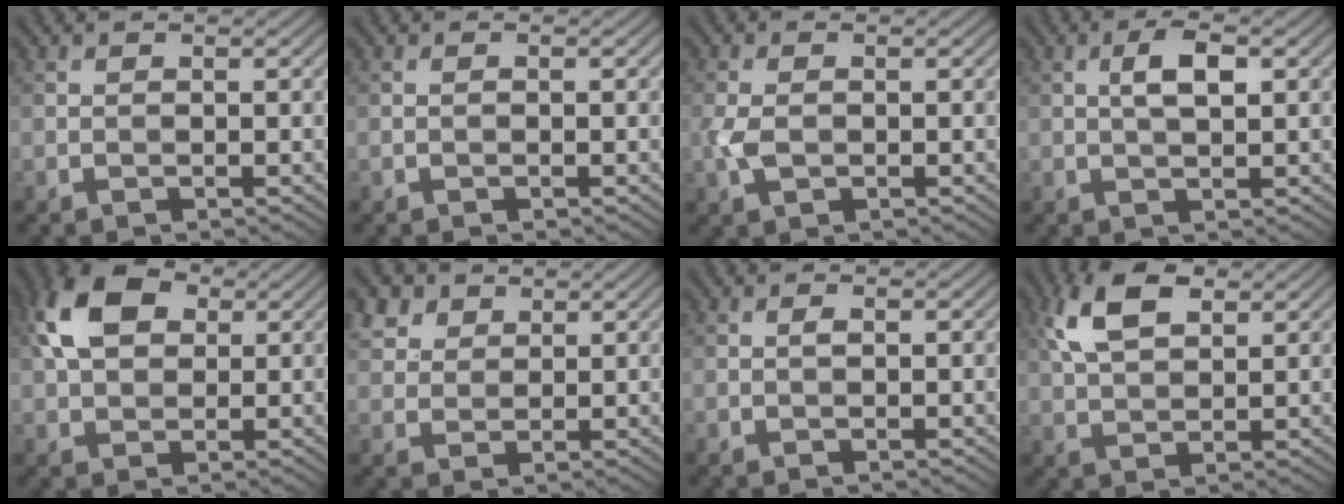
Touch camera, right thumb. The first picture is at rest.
{"total": 0.0}
{"total": 2.8, "force": [-0.5, 1.7, 2.2], "torque": [-0.059, -0.002, -0.008]}
{"total": 3.5, "force": [0.8, 1.1, 3.2], "torque": [-0.064, 0.005, 0.014]}
{"total": 8.5, "force": [2.5, 5.7, 5.8], "torque": [-0.137, 0.020, 0.041]}
{"total": 4.5, "force": [2.9, 3.0, 1.8], "torque": [-0.056, 0.000, 0.069]}
{"total": 0.6, "force": [0.0, 0.1, 0.5], "torque": [-0.011, 0.001, 0.001]}
{"total": 7.5, "force": [3.4, 3.8, 5.6], "torque": [-0.129, 0.013, 0.066]}